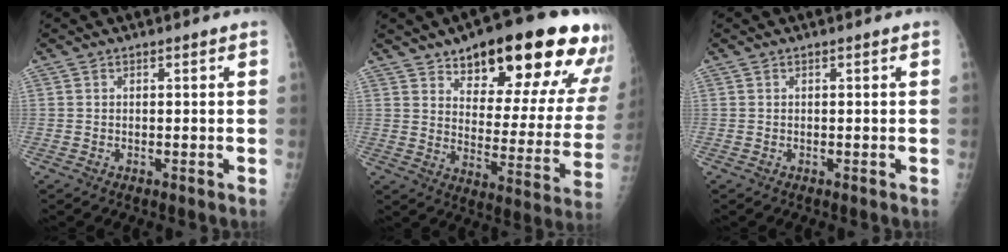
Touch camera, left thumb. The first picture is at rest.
{"total": 25.3, "force": [16.3, 9.4, 16.9], "torque": [-0.183, -0.063, 0.223]}
{"total": 0.0}